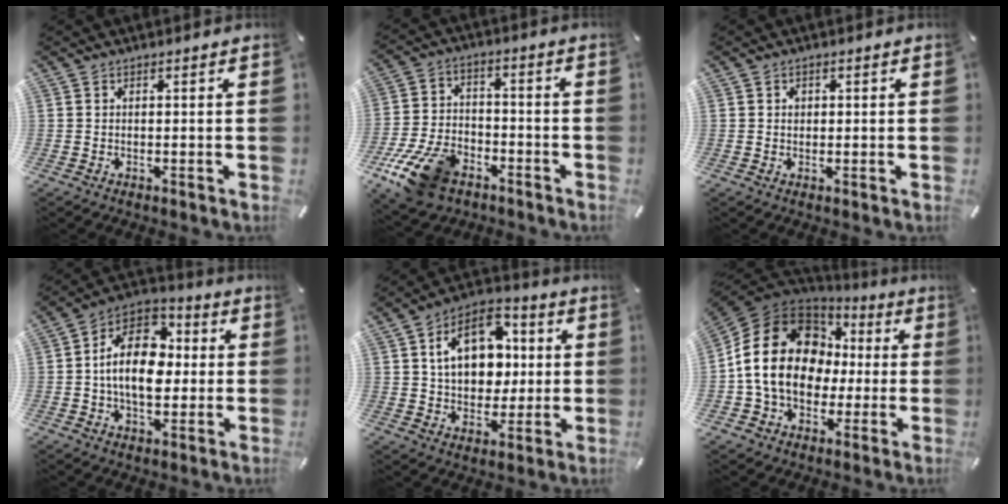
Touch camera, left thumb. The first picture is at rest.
{"total": 14.4, "force": [-8.4, 8.7, 7.9], "torque": [-0.146, 0.054, -0.141]}
{"total": 1.2, "force": [0.2, 1.1, 0.4], "torque": [-0.001, 0.001, 0.001]}
{"total": 16.0, "force": [-0.1, 11.0, 11.5], "torque": [-0.218, 0.005, -0.007]}
{"total": 14.7, "force": [2.7, 11.3, 9.0], "torque": [-0.144, 0.006, 0.054]}
{"total": 21.0, "force": [0.2, 16.9, 12.4], "torque": [-0.245, 0.016, 0.007]}